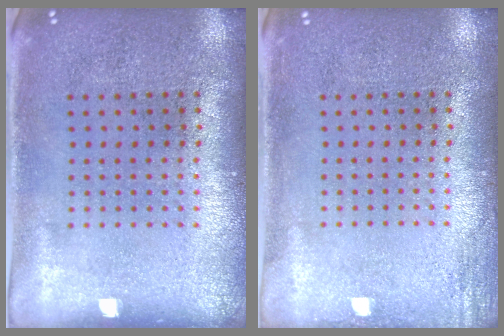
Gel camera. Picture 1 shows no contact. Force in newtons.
{"total": 1.4, "press": 1.4, "slide": 0.2}